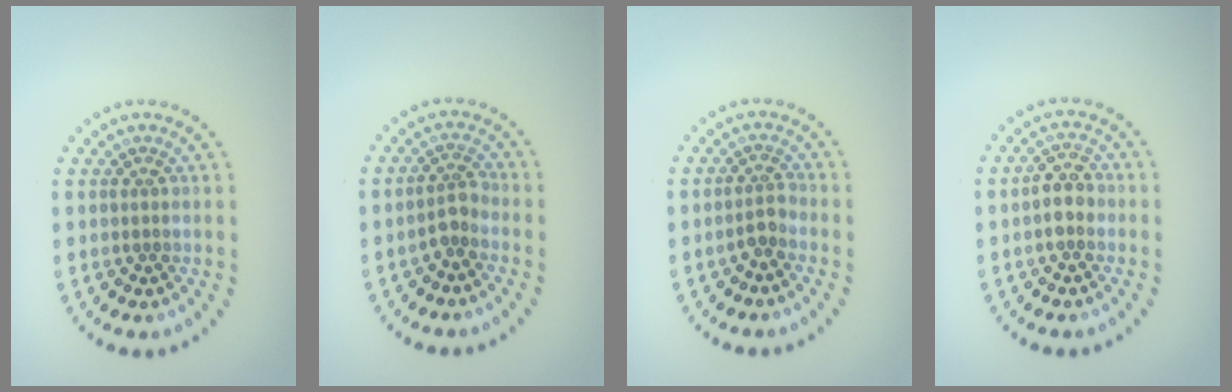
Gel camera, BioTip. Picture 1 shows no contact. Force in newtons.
{"total": 1.8, "press": 1.3, "slide": 1.3}
{"total": 1.5, "press": 1.0, "slide": 1.1}
{"total": 1.9, "press": 1.8, "slide": 0.6}